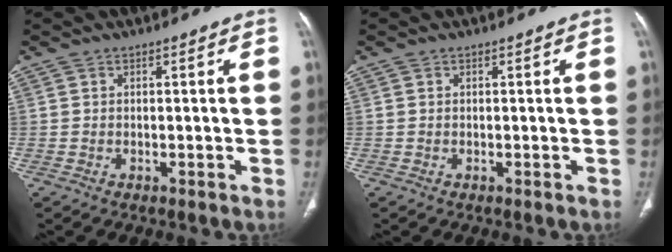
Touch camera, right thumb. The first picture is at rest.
{"total": 0.0}